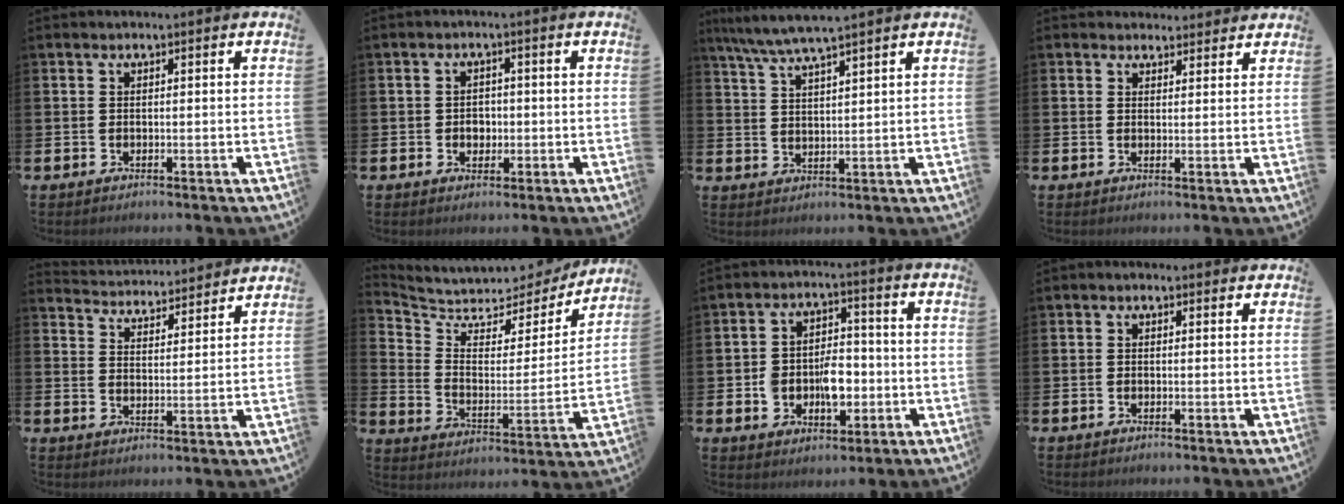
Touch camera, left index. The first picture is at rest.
{"total": 2.3, "force": [-0.4, 2.0, 1.1], "torque": [-0.004, 0.000, -0.014]}
{"total": 5.3, "force": [4.9, -0.4, 2.0], "torque": [-0.057, -0.020, 0.086]}
{"total": 2.6, "force": [2.4, 0.8, -0.3], "torque": [0.012, -0.014, 0.042]}
{"total": 4.3, "force": [4.3, 0.3, -0.4], "torque": [-0.005, -0.040, 0.071]}
{"total": 6.4, "force": [5.9, 2.2, 0.9], "torque": [-0.059, -0.054, 0.097]}
{"total": 6.3, "force": [-1.7, 4.4, 4.2], "torque": [-0.066, 0.010, -0.035]}
{"total": 0.6, "force": [-0.5, 0.3, 0.1], "torque": [-0.003, -0.001, -0.011]}